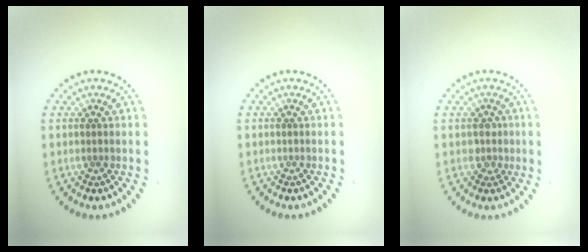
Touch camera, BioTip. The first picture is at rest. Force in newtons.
{"total": 0.0}
{"total": 1.4, "press": 1.2, "slide": 0.8}